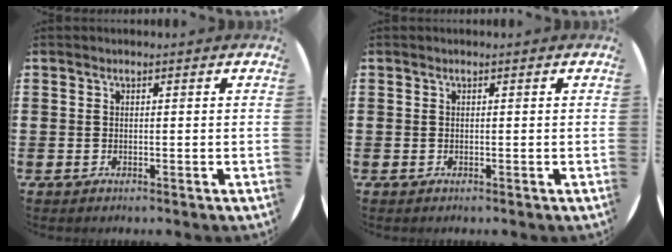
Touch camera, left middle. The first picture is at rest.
{"total": 0.0}